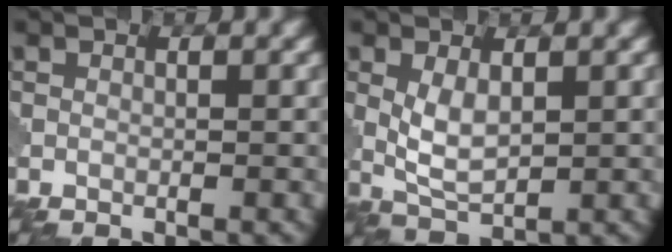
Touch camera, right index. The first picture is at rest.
{"total": 3.3, "force": [0.5, 1.5, 2.9], "torque": [-0.065, -0.002, 0.015]}